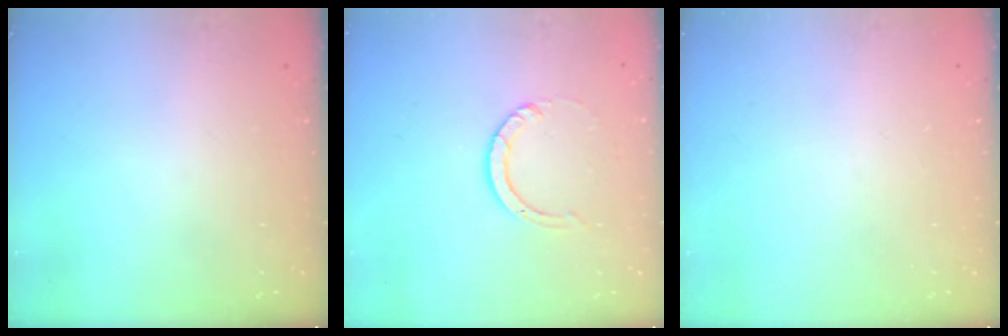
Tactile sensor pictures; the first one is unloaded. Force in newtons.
{"total": 3.6, "press": 3.6, "slide": 0.4}
{"total": 0.0}